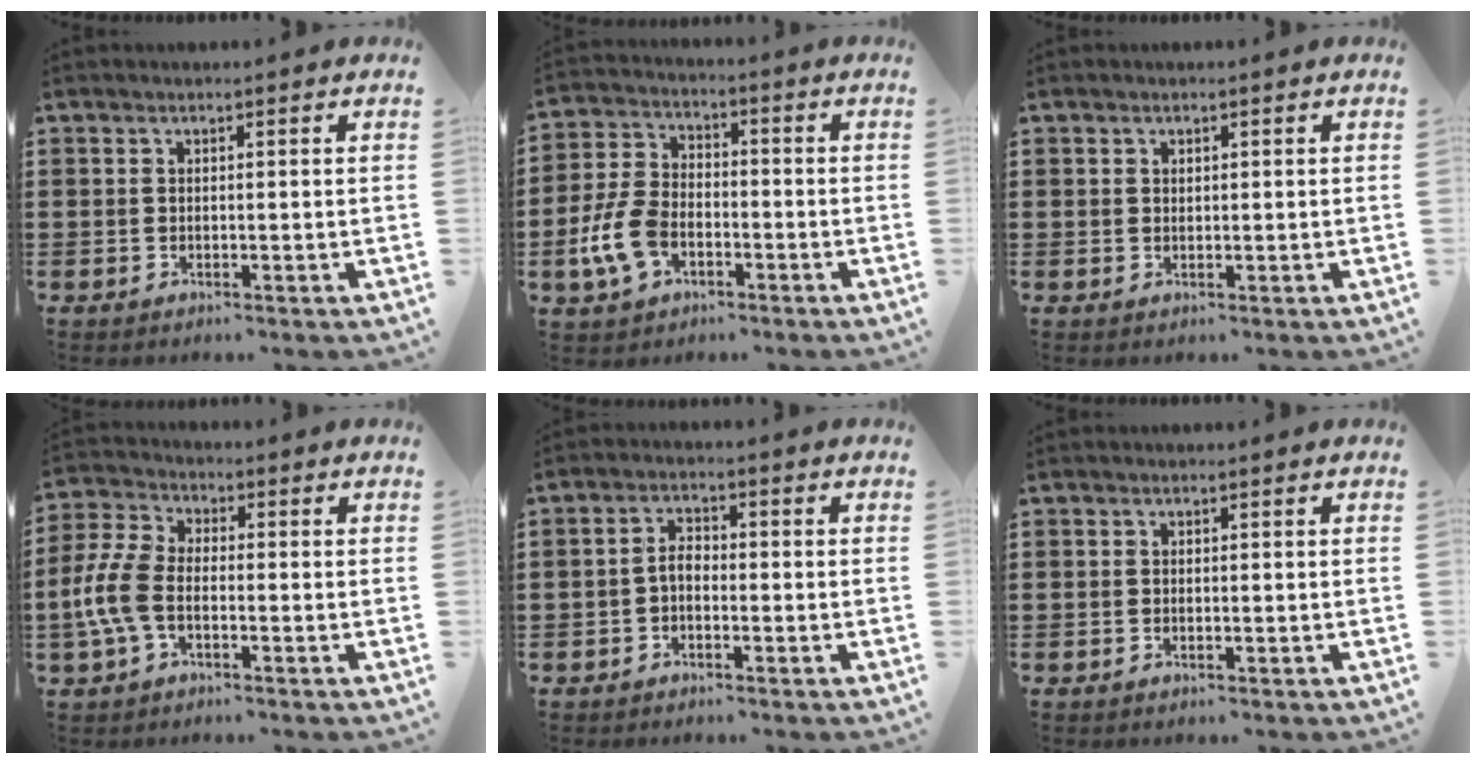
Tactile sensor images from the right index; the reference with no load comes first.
{"total": 8.1, "force": [-3.1, 5.1, 5.5], "torque": [-0.151, -0.001, -0.067]}
{"total": 0.6, "force": [0.4, 0.5, 0.0], "torque": [-0.001, 0.003, 0.009]}
{"total": 7.3, "force": [-2.2, 4.1, 5.6], "torque": [-0.154, -0.007, -0.050]}
{"total": 2.5, "force": [-1.1, 1.4, 1.8], "torque": [-0.049, 0.002, -0.026]}
{"total": 0.0}